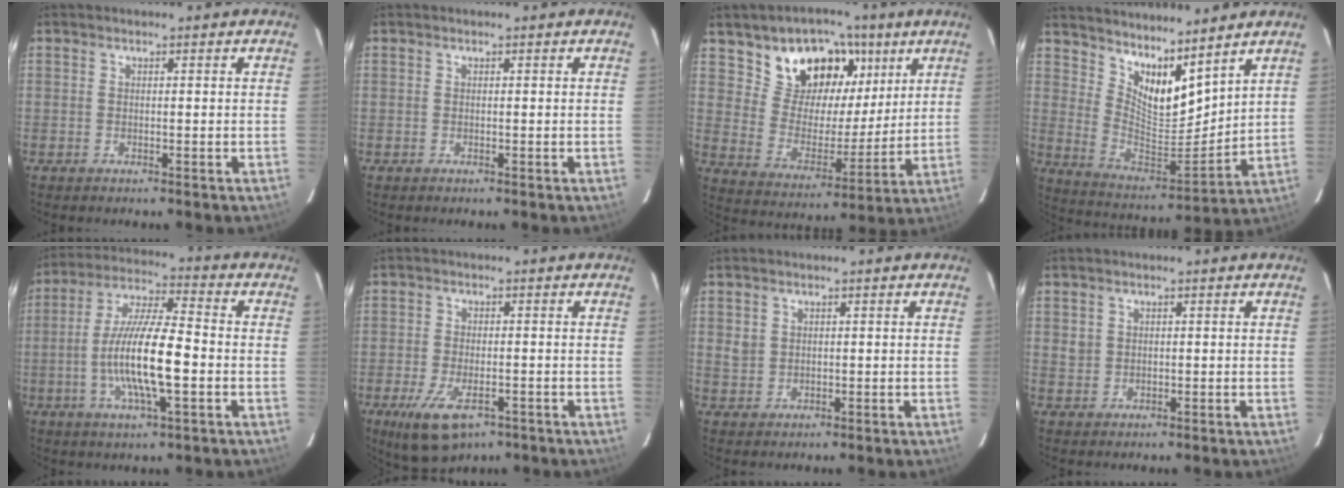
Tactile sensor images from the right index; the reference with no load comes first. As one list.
[{"total": 0.0}, {"total": 16.1, "force": [9.4, 10.8, 7.3], "torque": [-0.139, 0.022, 0.171]}, {"total": 13.4, "force": [10.5, 4.3, 7.2], "torque": [-0.126, -0.014, 0.197]}, {"total": 14.1, "force": [-3.1, 2.7, 13.5], "torque": [-0.264, -0.004, -0.059]}, {"total": 9.6, "force": [-5.2, 4.2, 6.9], "torque": [-0.151, -0.029, -0.085]}, {"total": 2.3, "force": [0.6, 2.1, 0.8], "torque": [-0.012, 0.004, 0.016]}, {"total": 2.0, "force": [0.4, 1.9, 0.5], "torque": [-0.005, 0.005, 0.010]}]